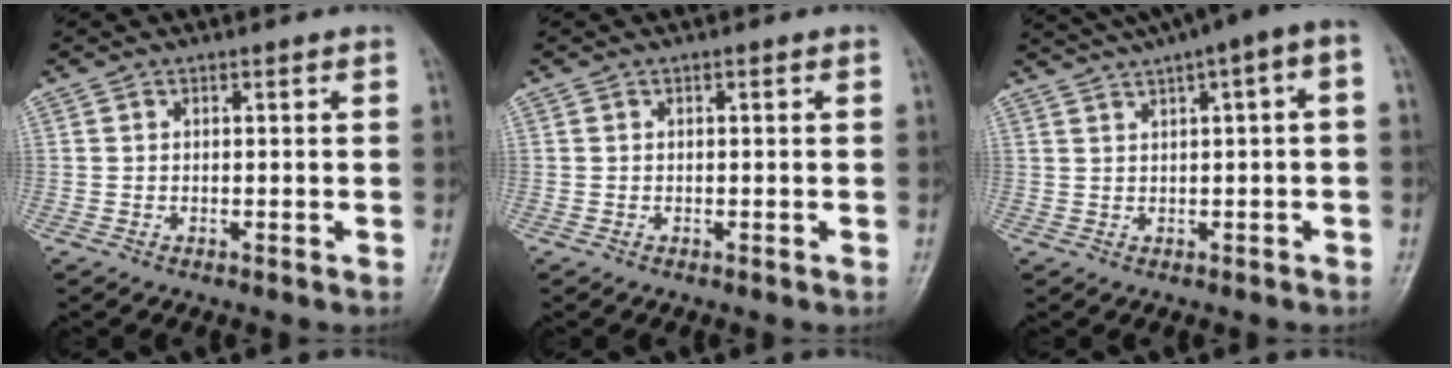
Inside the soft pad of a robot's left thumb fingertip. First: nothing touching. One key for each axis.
{"total": 0.0}
{"total": 10.3, "fx": 4.1, "fy": 2.4, "fz": 9.1, "tx": -0.139, "ty": 0.038, "tz": 0.056}